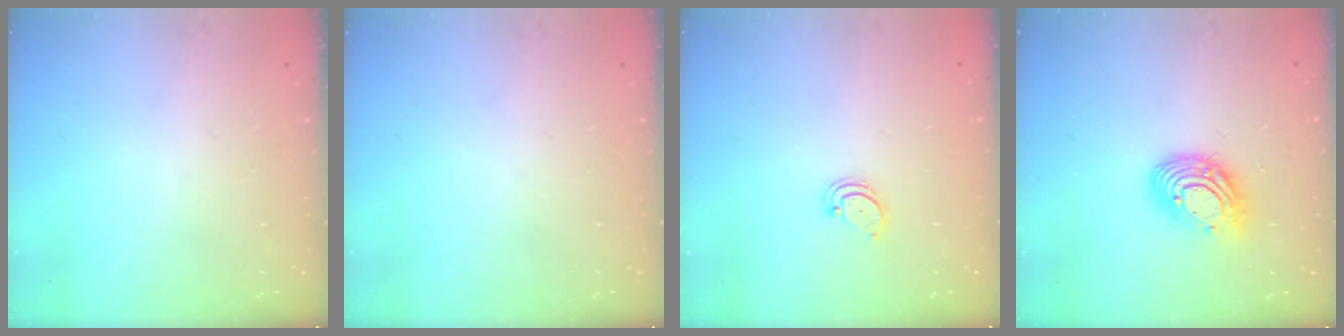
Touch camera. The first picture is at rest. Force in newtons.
{"total": 0.0}
{"total": 2.2, "press": 2.2, "slide": 0.3}
{"total": 13.9, "press": 13.9, "slide": 1.2}